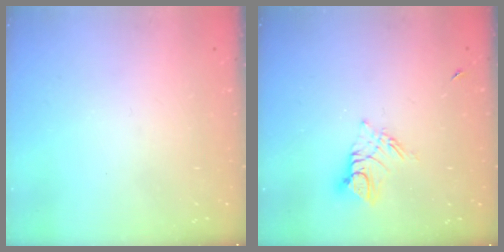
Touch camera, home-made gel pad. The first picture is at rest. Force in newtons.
{"total": 8.6, "press": 8.5, "slide": 0.8}